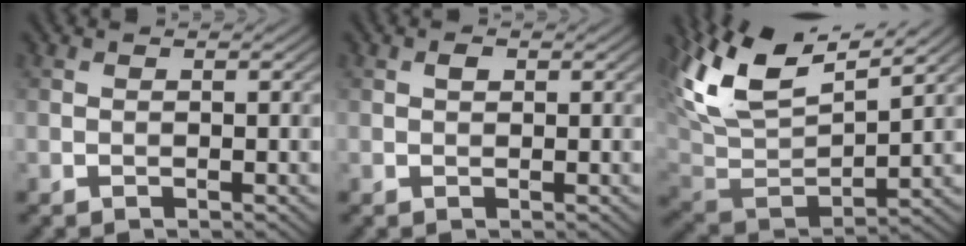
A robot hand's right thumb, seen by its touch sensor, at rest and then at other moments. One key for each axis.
{"total": 1.0, "fx": 0.4, "fy": 0.6, "fz": 0.7, "tx": -0.012, "ty": 0.001, "tz": 0.005}
{"total": 13.0, "fx": 7.9, "fy": 5.0, "fz": 8.9, "tx": -0.227, "ty": 0.023, "tz": 0.157}